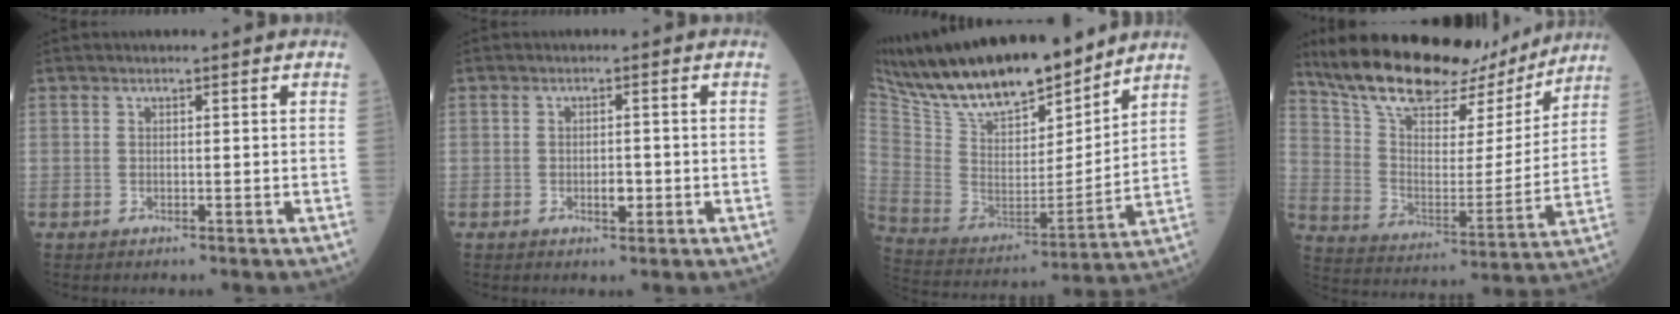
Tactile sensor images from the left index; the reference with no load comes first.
{"total": 1.8, "force": [-0.7, 0.9, 1.4], "torque": [-0.020, -0.002, -0.011]}
{"total": 21.6, "force": [18.0, 5.8, 10.4], "torque": [-0.195, -0.006, 0.318]}
{"total": 23.7, "force": [19.3, 8.0, 11.2], "torque": [-0.191, 0.006, 0.298]}